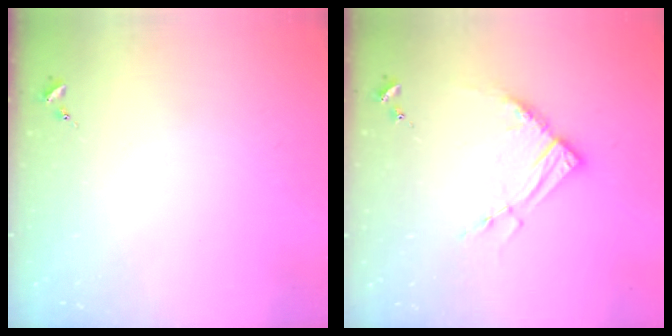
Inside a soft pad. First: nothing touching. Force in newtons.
{"total": 10.3, "press": 10.2, "slide": 1.0}